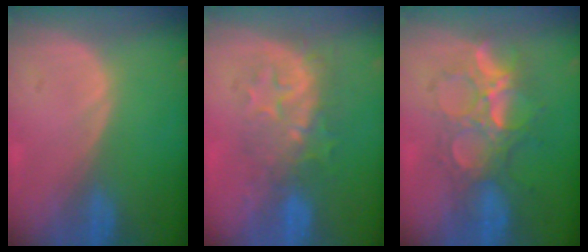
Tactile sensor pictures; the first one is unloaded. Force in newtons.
{"total": 8.5, "press": 7.9, "slide": 3.2}
{"total": 8.9, "press": 8.3, "slide": 3.3}